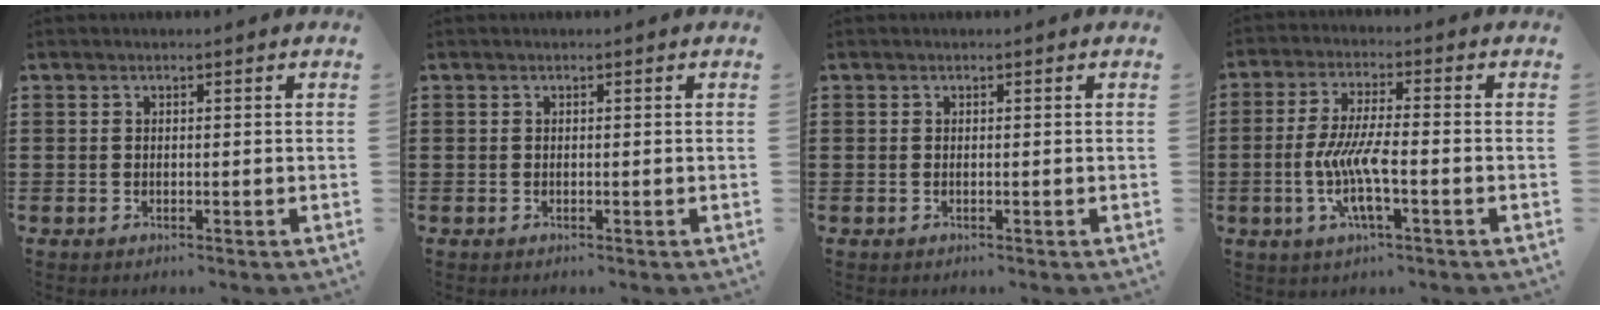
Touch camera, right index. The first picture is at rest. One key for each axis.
{"total": 0.0}
{"total": 0.0}
{"total": 7.5, "fx": -2.1, "fy": 1.6, "fz": 7.0, "tx": -0.154, "ty": -0.011, "tz": -0.047}